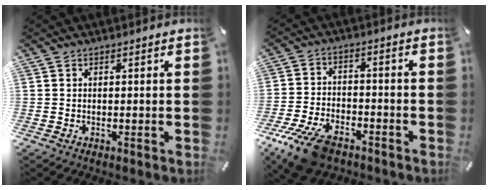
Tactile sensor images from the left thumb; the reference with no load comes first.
{"total": 11.8, "force": [-7.9, 5.6, 6.7], "torque": [-0.137, 0.036, -0.145]}